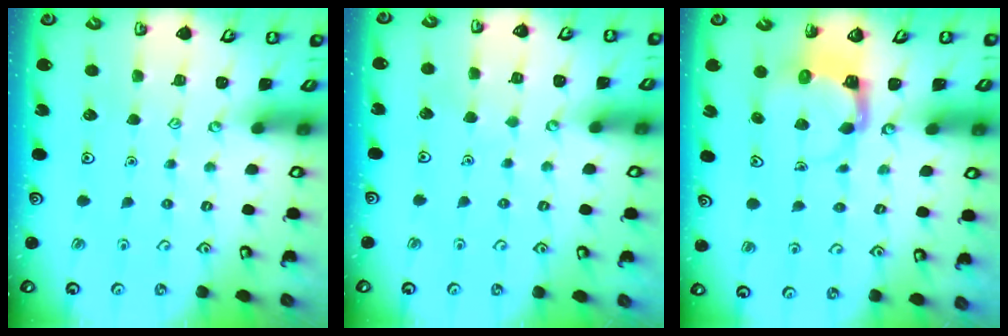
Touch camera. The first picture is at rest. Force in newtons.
{"total": 1.4, "press": 1.4, "slide": 0.1}
{"total": 3.9, "press": 3.9, "slide": 0.2}